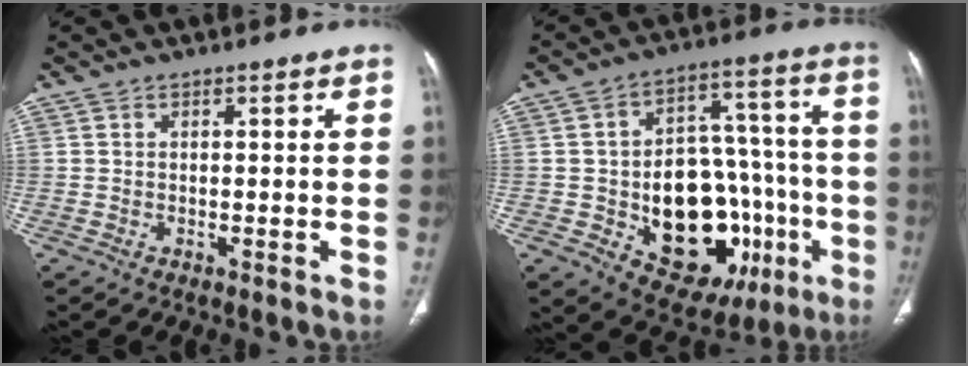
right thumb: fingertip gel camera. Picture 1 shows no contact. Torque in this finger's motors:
{"motor_torque": [2.84, 1.62, 1.31, -0.25, 0.28]}